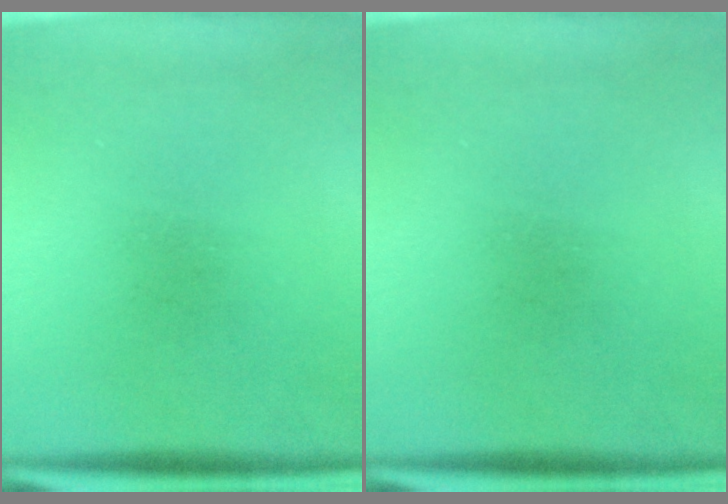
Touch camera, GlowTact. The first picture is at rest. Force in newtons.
{"total": 0.0}